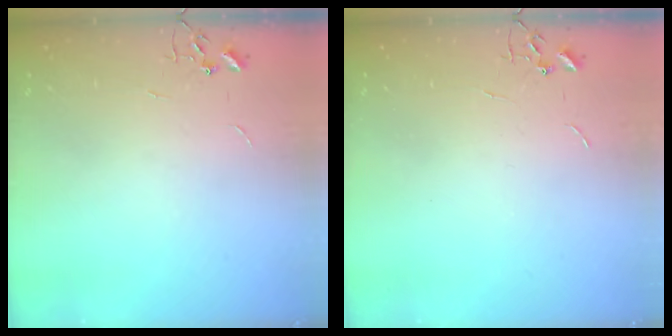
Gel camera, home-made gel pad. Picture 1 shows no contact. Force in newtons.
{"total": 0.0}